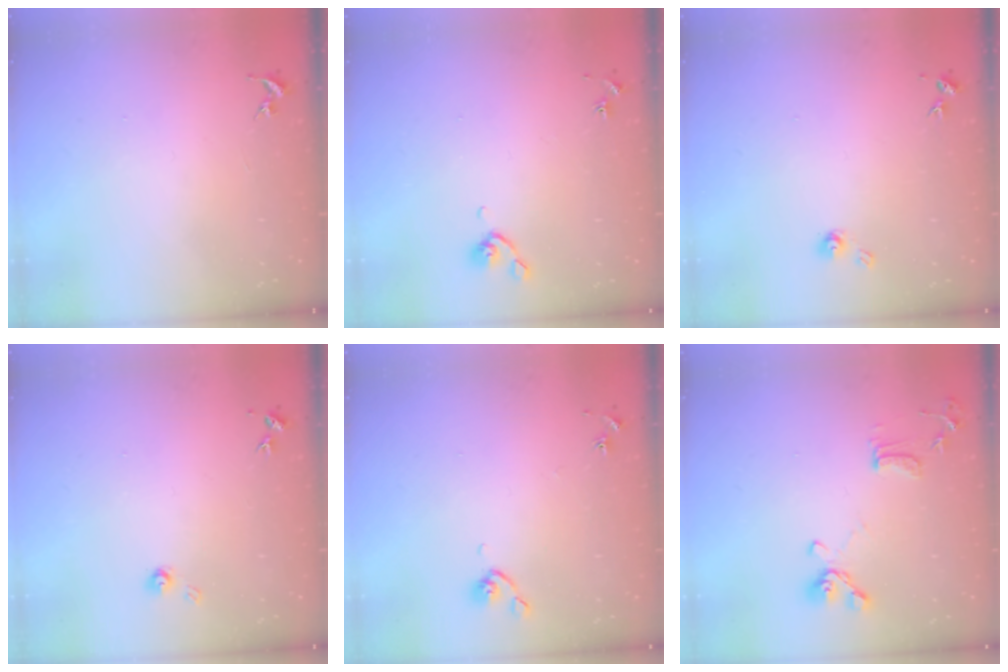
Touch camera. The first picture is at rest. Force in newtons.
{"total": 4.8, "press": 4.6, "slide": 1.0}
{"total": 4.9, "press": 4.9, "slide": 0.5}
{"total": 4.1, "press": 4.1, "slide": 0.4}
{"total": 5.9, "press": 5.8, "slide": 0.8}
{"total": 11.2, "press": 11.0, "slide": 2.0}